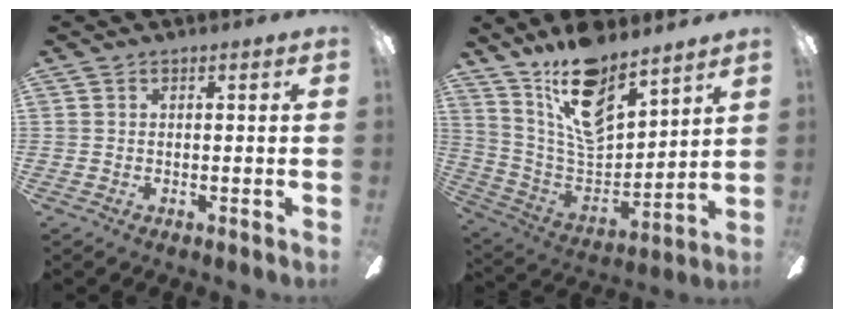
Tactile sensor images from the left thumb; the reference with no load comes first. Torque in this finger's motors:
{"motor_torque": [0.42, 0.44, 1.19, -1.54, 0.13]}